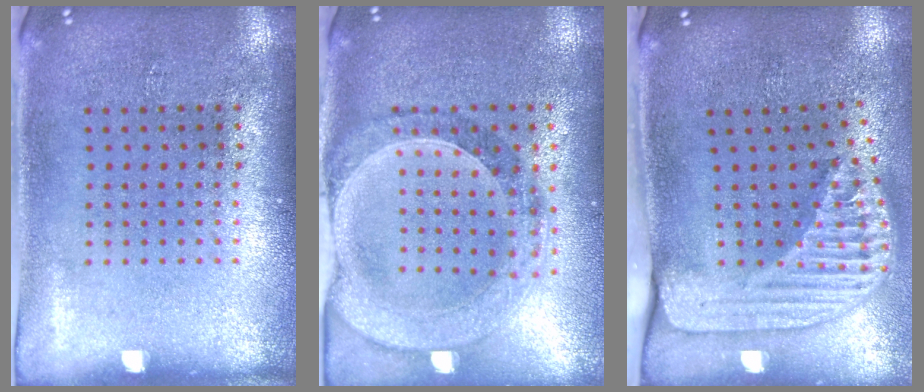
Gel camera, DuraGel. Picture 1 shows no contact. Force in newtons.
{"total": 1.4, "press": 1.4, "slide": 0.3}
{"total": 2.5, "press": 1.8, "slide": 1.7}